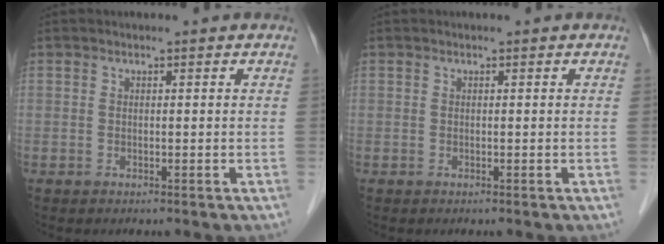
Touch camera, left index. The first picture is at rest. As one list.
[{"total": 0.0}]